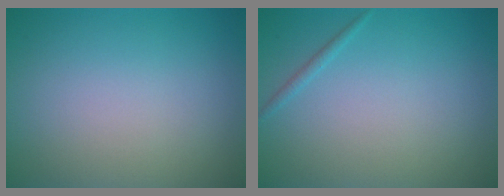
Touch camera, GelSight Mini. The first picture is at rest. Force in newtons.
{"total": 0.6, "press": 0.6, "slide": 0.0}